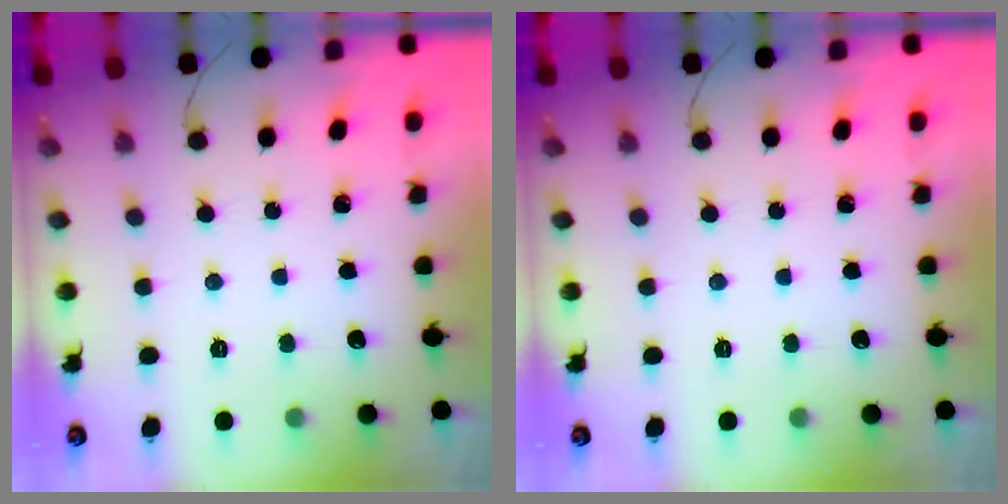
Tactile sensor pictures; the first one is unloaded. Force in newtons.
{"total": 0.0}